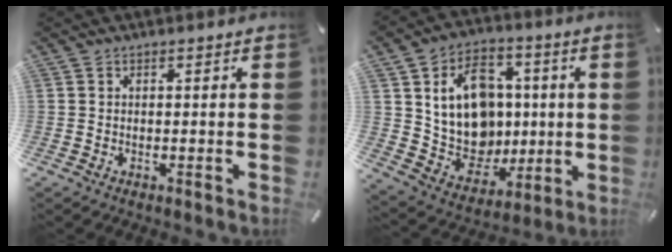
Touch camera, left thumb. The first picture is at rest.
{"total": 16.4, "force": [2.7, 13.8, 8.5], "torque": [-0.143, -0.001, 0.064]}